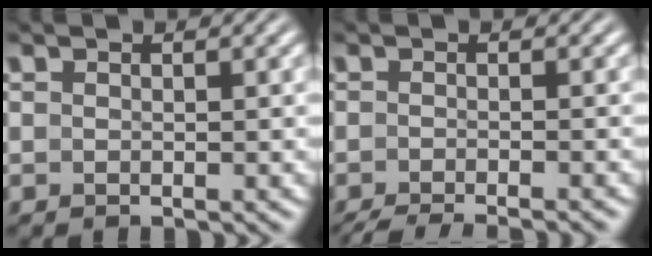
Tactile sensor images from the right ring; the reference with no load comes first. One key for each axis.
{"total": 6.0, "fx": -5.5, "fy": 1.3, "fz": 2.0, "tx": -0.019, "ty": -0.009, "tz": -0.081}